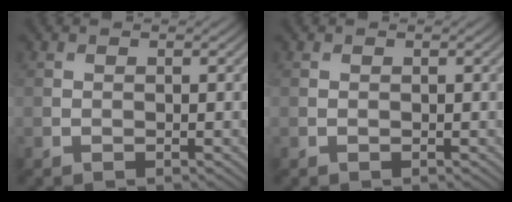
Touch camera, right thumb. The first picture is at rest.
{"total": 0.0}